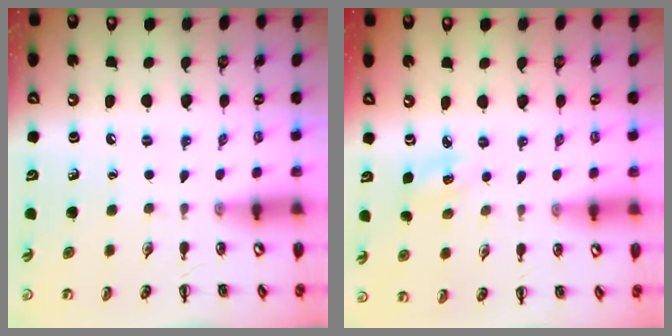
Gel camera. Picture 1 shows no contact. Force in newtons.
{"total": 3.9, "press": 3.7, "slide": 1.1}